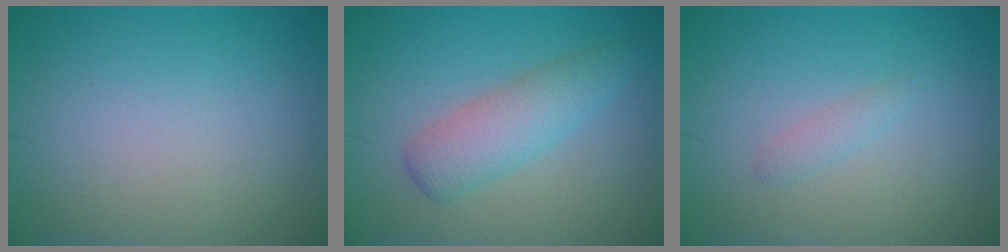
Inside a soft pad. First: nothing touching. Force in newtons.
{"total": 3.8, "press": 3.8, "slide": 0.2}
{"total": 0.9, "press": 0.9, "slide": 0.0}